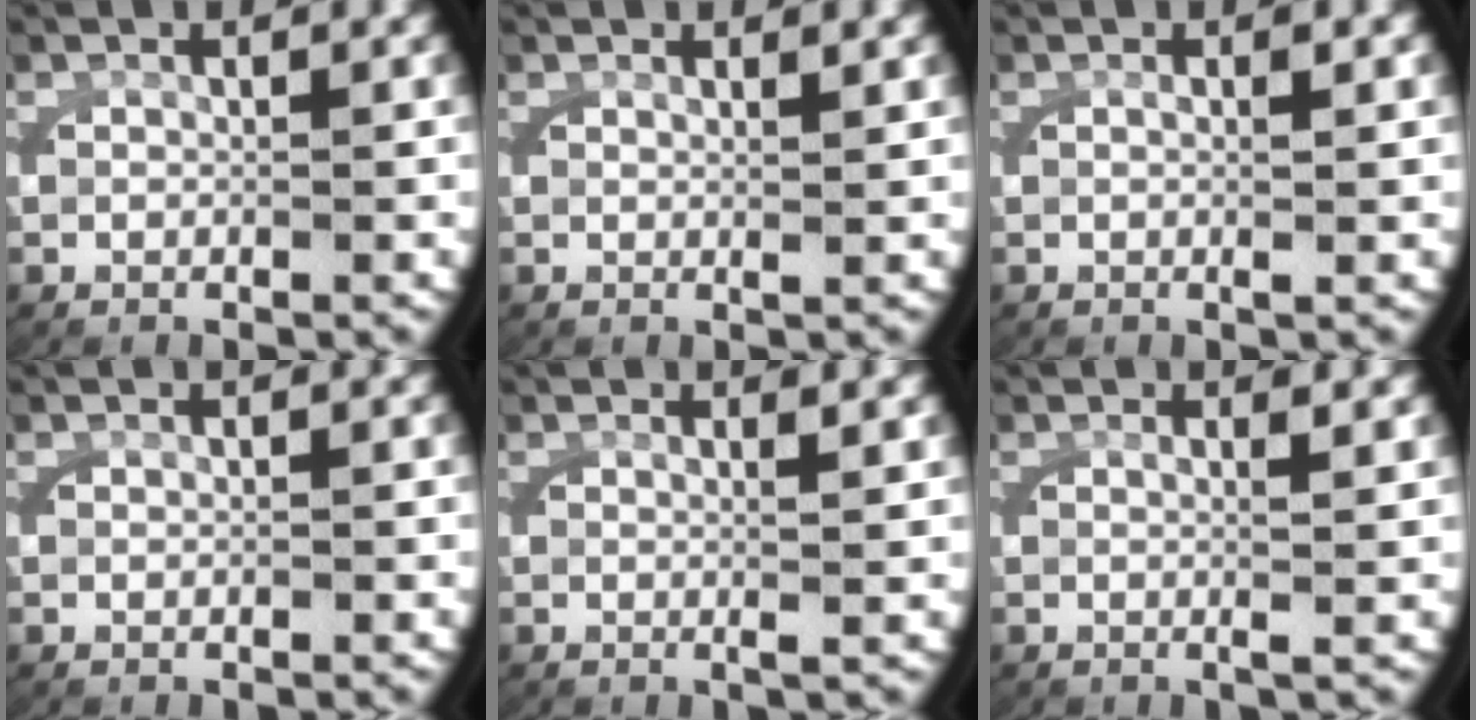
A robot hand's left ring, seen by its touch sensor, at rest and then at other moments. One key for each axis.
{"total": 0.8, "fx": 0.5, "fy": -0.2, "fz": 0.7, "tx": -0.013, "ty": -0.005, "tz": 0.009}
{"total": 1.4, "fx": 0.1, "fy": 0.1, "fz": 1.4, "tx": -0.026, "ty": 0.001, "tz": 0.001}
{"total": 0.0}
{"total": 1.4, "fx": 0.4, "fy": -0.2, "fz": 1.3, "tx": -0.028, "ty": -0.006, "tz": 0.007}
{"total": 1.7, "fx": 0.4, "fy": -0.1, "fz": 1.6, "tx": -0.034, "ty": -0.005, "tz": 0.006}